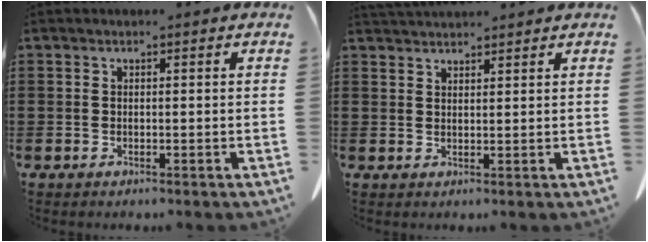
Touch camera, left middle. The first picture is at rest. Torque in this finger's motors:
{"motor_torque": [1.67, 0.47, 0.07, 0.02]}